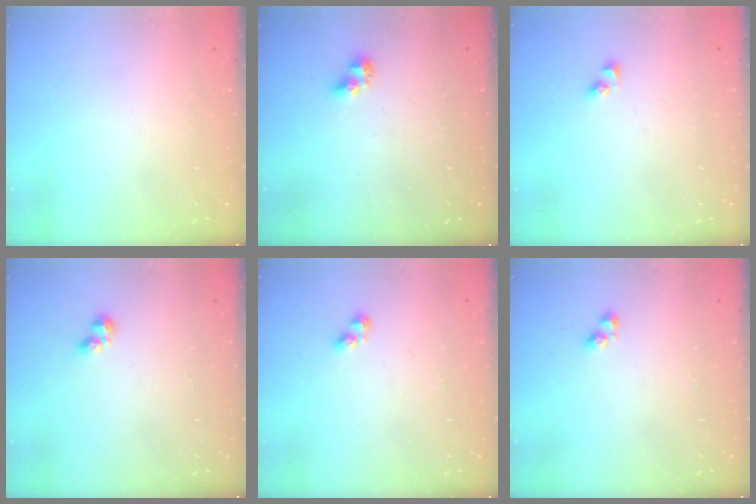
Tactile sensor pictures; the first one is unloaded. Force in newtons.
{"total": 5.3, "press": 5.3, "slide": 0.3}
{"total": 2.3, "press": 2.3, "slide": 0.2}
{"total": 2.6, "press": 2.5, "slide": 0.5}
{"total": 2.4, "press": 2.4, "slide": 0.3}
{"total": 2.4, "press": 2.3, "slide": 0.6}